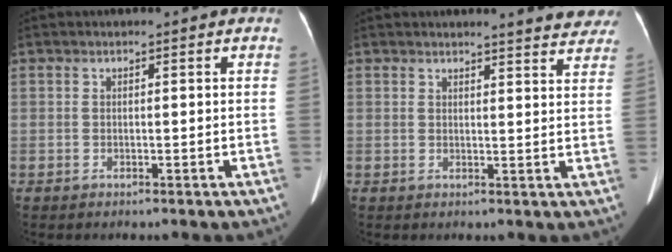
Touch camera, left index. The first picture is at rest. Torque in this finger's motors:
{"motor_torque": [-0.24, -0.43, 0.01, 0.01]}